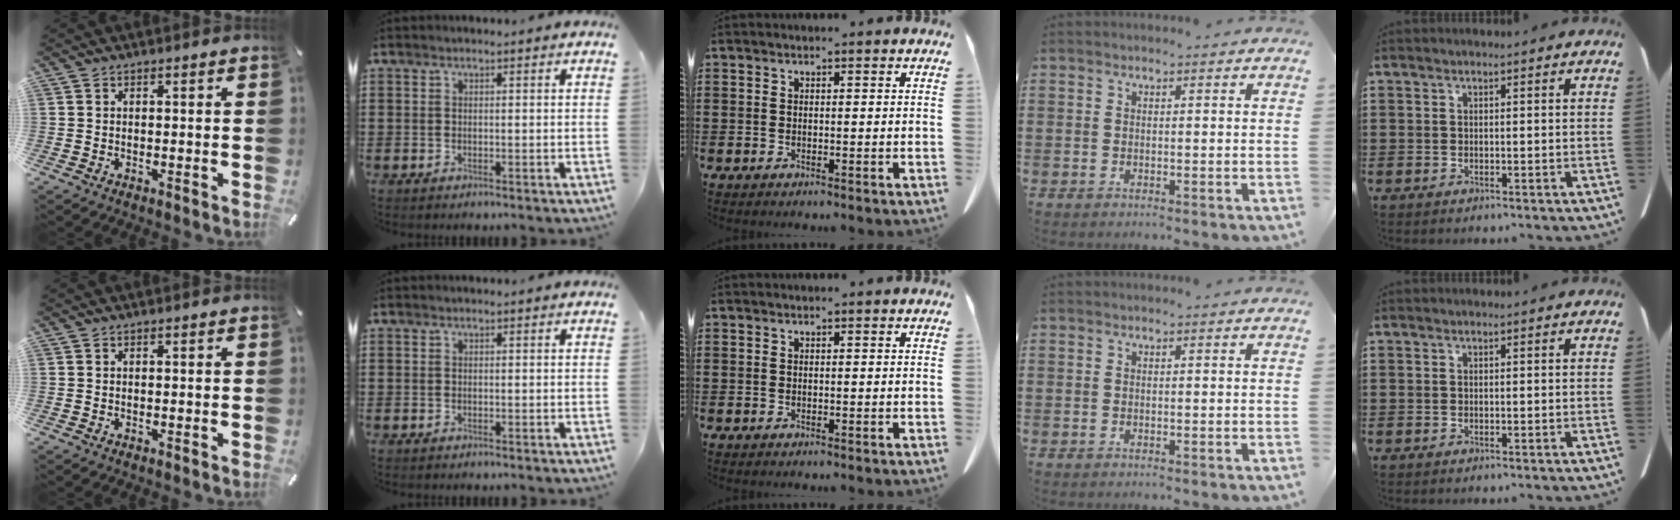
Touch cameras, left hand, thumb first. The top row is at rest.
{}